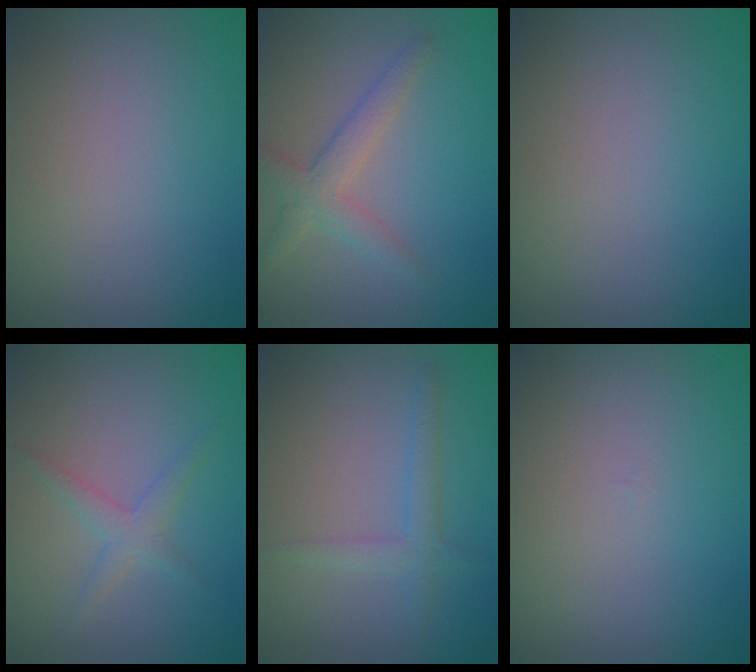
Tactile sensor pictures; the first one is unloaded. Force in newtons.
{"total": 2.8, "press": 2.8, "slide": 0.2}
{"total": 0.0}
{"total": 1.8, "press": 1.8, "slide": 0.1}
{"total": 1.7, "press": 1.7, "slide": 0.0}
{"total": 0.0}